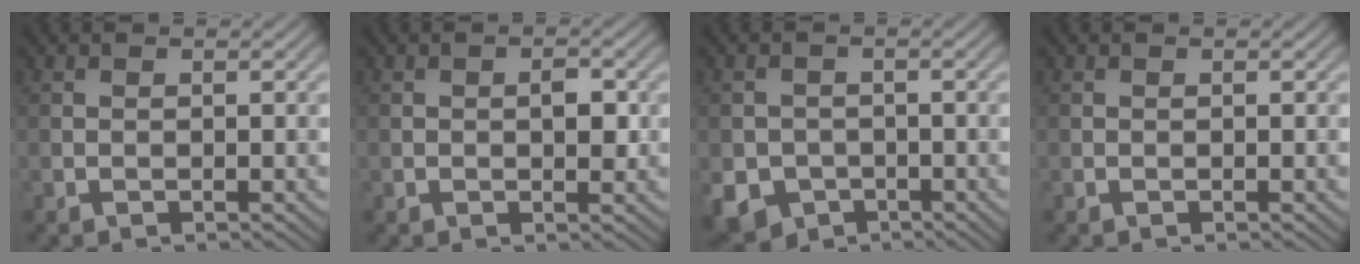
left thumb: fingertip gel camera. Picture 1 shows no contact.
{"total": 2.0, "force": [0.1, 1.1, 1.7], "torque": [-0.023, -0.001, -0.001]}
{"total": 6.5, "force": [-2.9, 5.5, 2.1], "torque": [-0.045, -0.023, -0.057]}
{"total": 0.0}